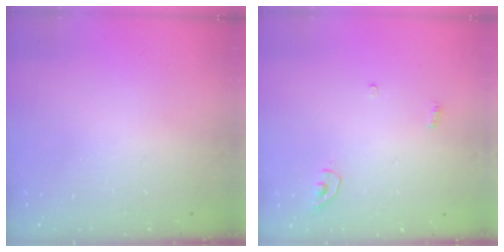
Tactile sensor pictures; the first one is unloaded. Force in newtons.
{"total": 3.5, "press": 3.5, "slide": 0.3}